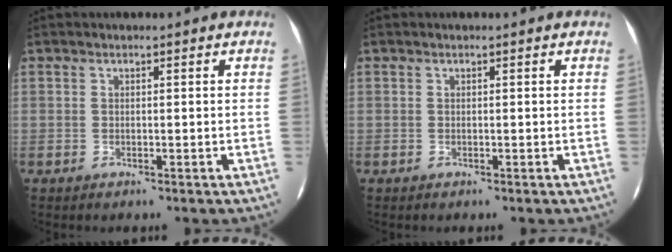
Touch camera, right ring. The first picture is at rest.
{"total": 0.0}